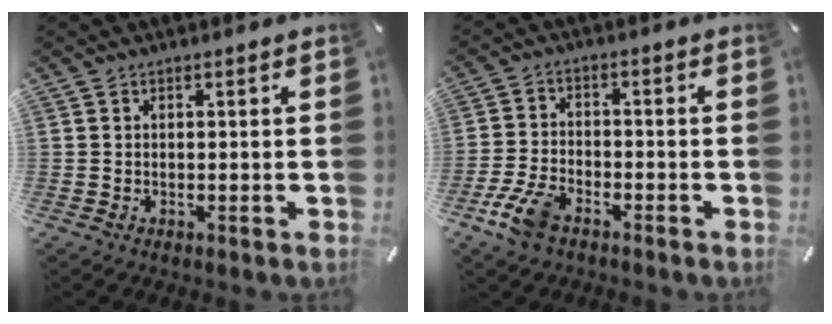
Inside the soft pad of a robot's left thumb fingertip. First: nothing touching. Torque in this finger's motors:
{"motor_torque": [-0.28, 0.41, 0.09, 0.09, 0.05]}